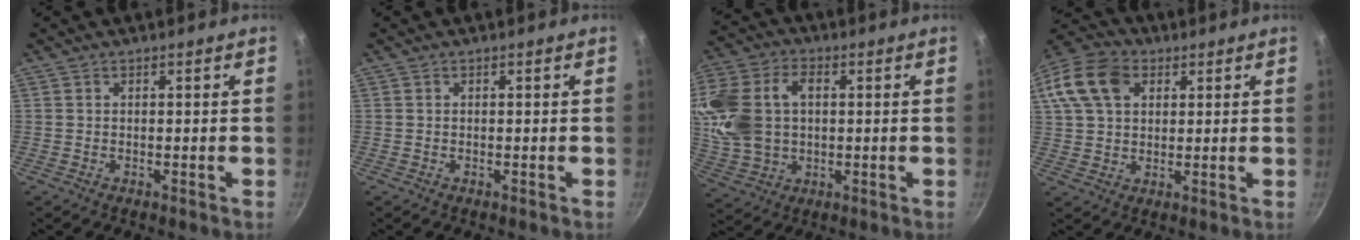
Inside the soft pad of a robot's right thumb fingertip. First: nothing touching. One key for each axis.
{"total": 0.0}
{"total": 17.2, "fx": 2.2, "fy": 12.2, "fz": 12.0, "tx": -0.245, "ty": 0.019, "tz": 0.045}
{"total": 14.7, "fx": 4.9, "fy": 10.5, "fz": 9.1, "tx": -0.178, "ty": 0.020, "tz": 0.078}